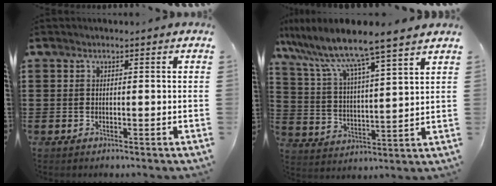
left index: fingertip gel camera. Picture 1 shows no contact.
{"total": 8.0, "force": [7.0, -0.7, 3.8], "torque": [-0.105, -0.048, 0.112]}